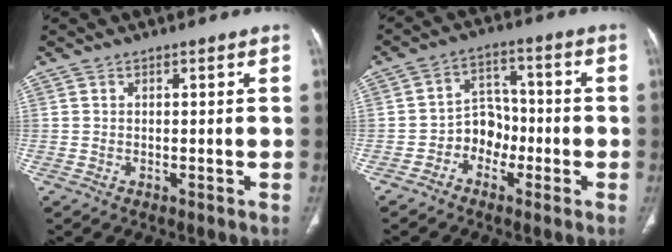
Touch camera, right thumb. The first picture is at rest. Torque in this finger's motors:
{"motor_torque": [0.18, -0.10, 0.53, -0.38, 0.02]}